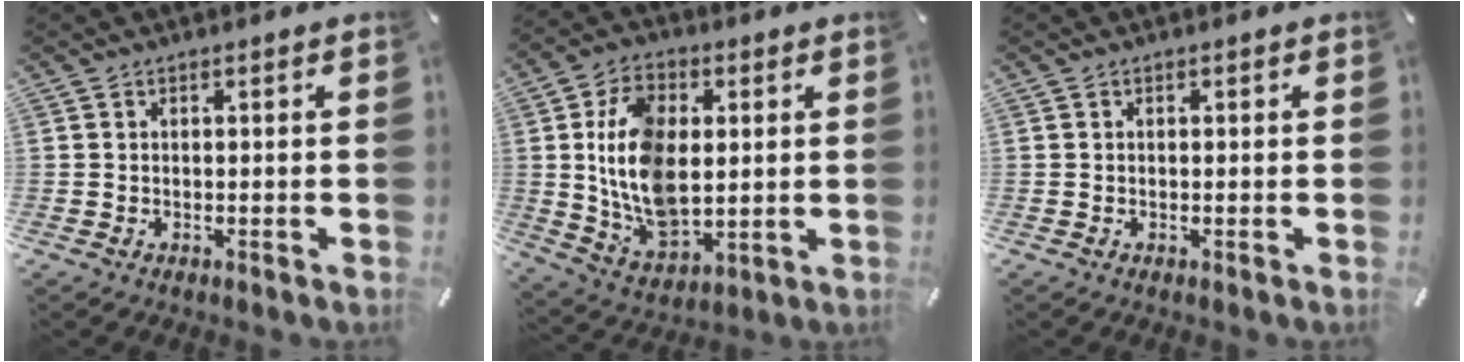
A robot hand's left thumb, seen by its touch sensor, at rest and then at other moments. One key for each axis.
{"total": 16.4, "fx": 1.7, "fy": 11.1, "fz": 12.0, "tx": -0.250, "ty": 0.000, "tz": 0.029}
{"total": 0.0}